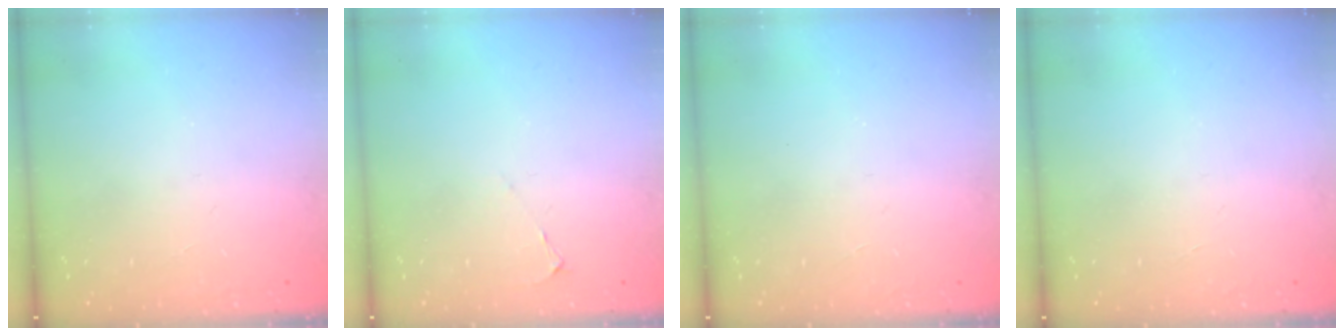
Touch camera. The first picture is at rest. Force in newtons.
{"total": 1.7, "press": 1.7, "slide": 0.3}
{"total": 0.0}
{"total": 0.0}